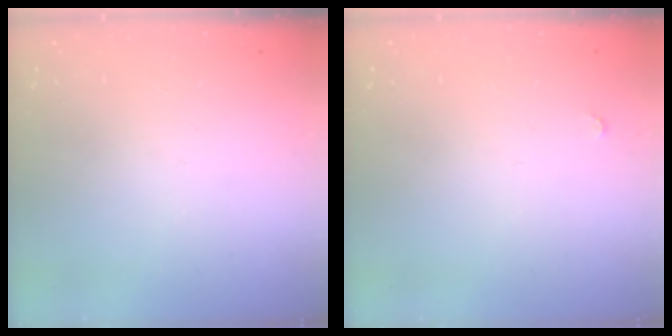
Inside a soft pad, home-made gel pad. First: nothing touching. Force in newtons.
{"total": 2.8, "press": 2.8, "slide": 0.4}